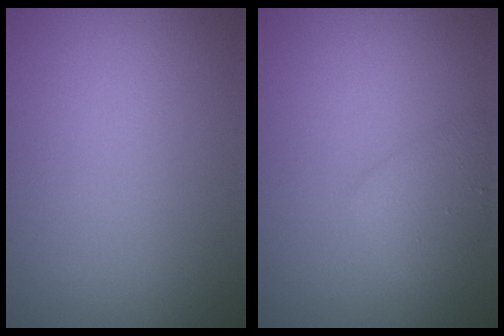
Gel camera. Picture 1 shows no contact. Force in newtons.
{"total": 2.3, "press": 2.2, "slide": 0.1}